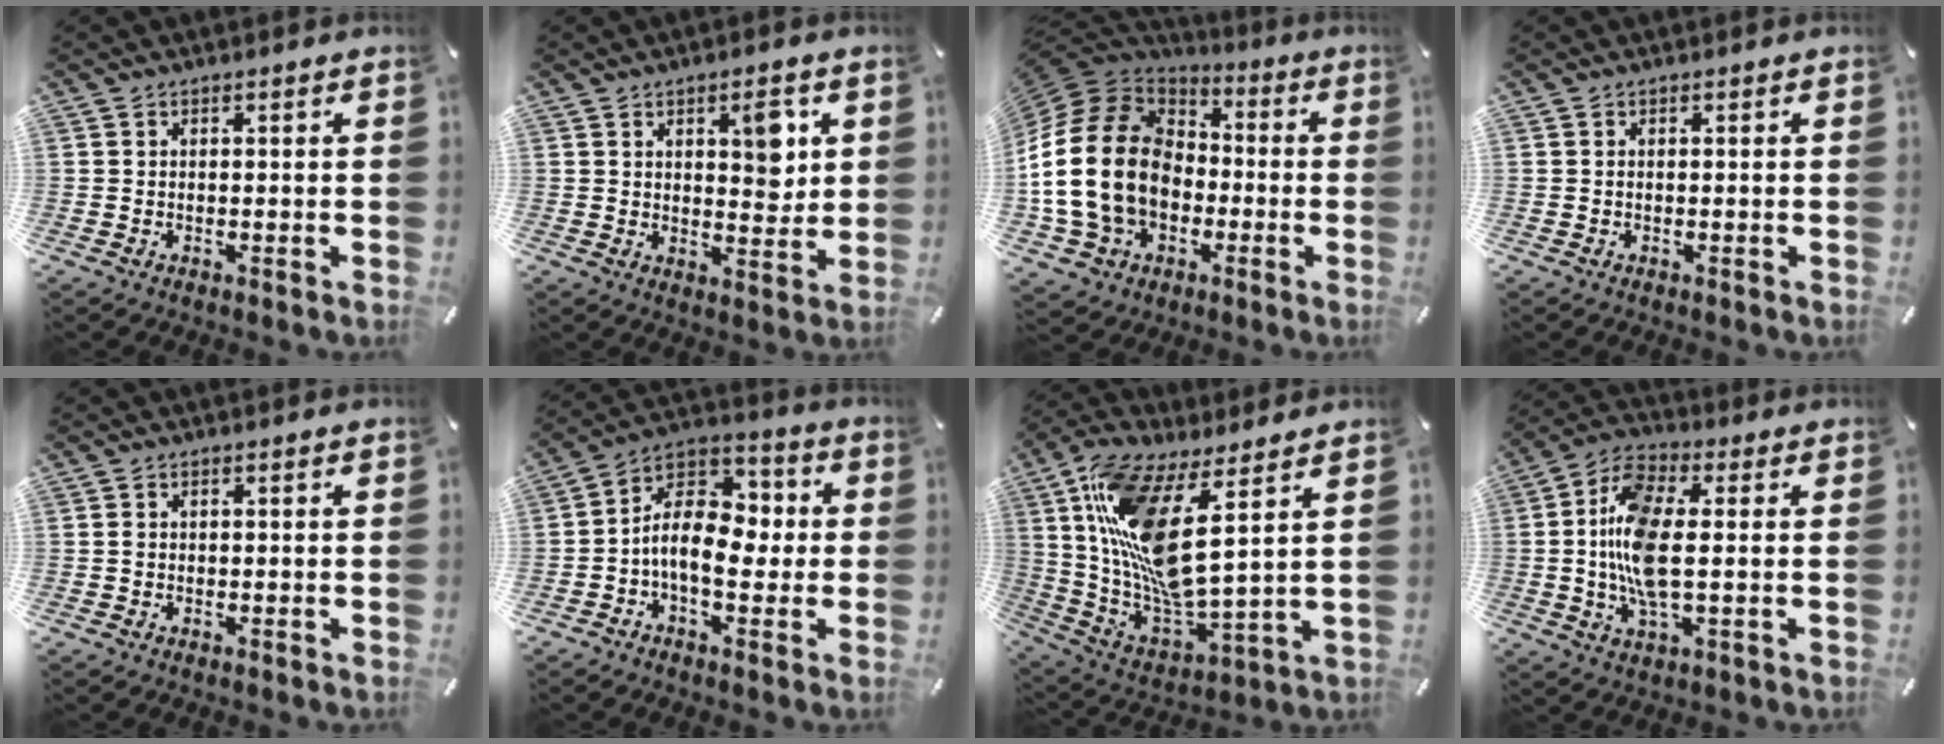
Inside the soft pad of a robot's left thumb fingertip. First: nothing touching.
{"total": 7.7, "force": [2.9, 4.0, 5.9], "torque": [-0.068, -0.013, 0.041]}
{"total": 21.9, "force": [-3.6, 17.0, 13.3], "torque": [-0.302, 0.029, -0.064]}
{"total": 0.0}
{"total": 0.8, "force": [-0.1, 0.6, 0.5], "torque": [-0.011, 0.003, -0.004]}
{"total": 12.0, "force": [-1.8, 7.9, 8.9], "torque": [-0.164, 0.007, -0.031]}
{"total": 16.3, "force": [7.5, 4.2, 13.9], "torque": [-0.315, -0.067, 0.115]}
{"total": 13.1, "force": [0.1, 5.8, 11.7], "torque": [-0.256, -0.011, 0.000]}